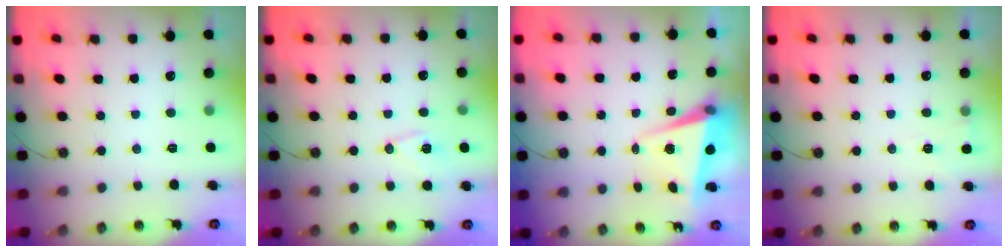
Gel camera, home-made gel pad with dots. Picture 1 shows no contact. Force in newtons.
{"total": 8.2, "press": 8.2, "slide": 0.8}
{"total": 5.3, "press": 5.2, "slide": 1.1}
{"total": 2.5, "press": 2.4, "slide": 0.7}